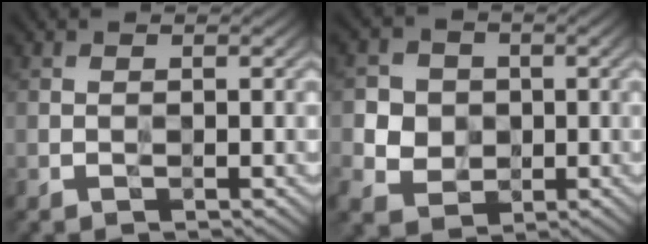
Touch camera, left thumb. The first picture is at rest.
{"total": 5.8, "force": [0.1, 5.5, 2.0], "torque": [-0.064, 0.009, -0.016]}